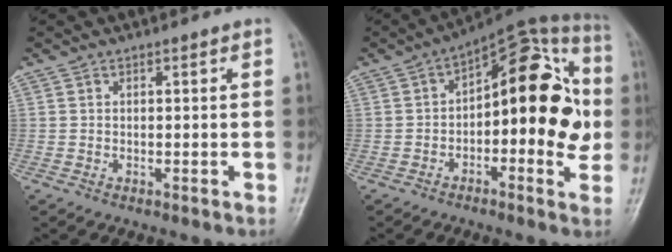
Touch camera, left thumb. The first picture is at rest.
{"total": 20.0, "force": [0.0, 9.4, 17.6], "torque": [-0.206, 0.042, -0.010]}